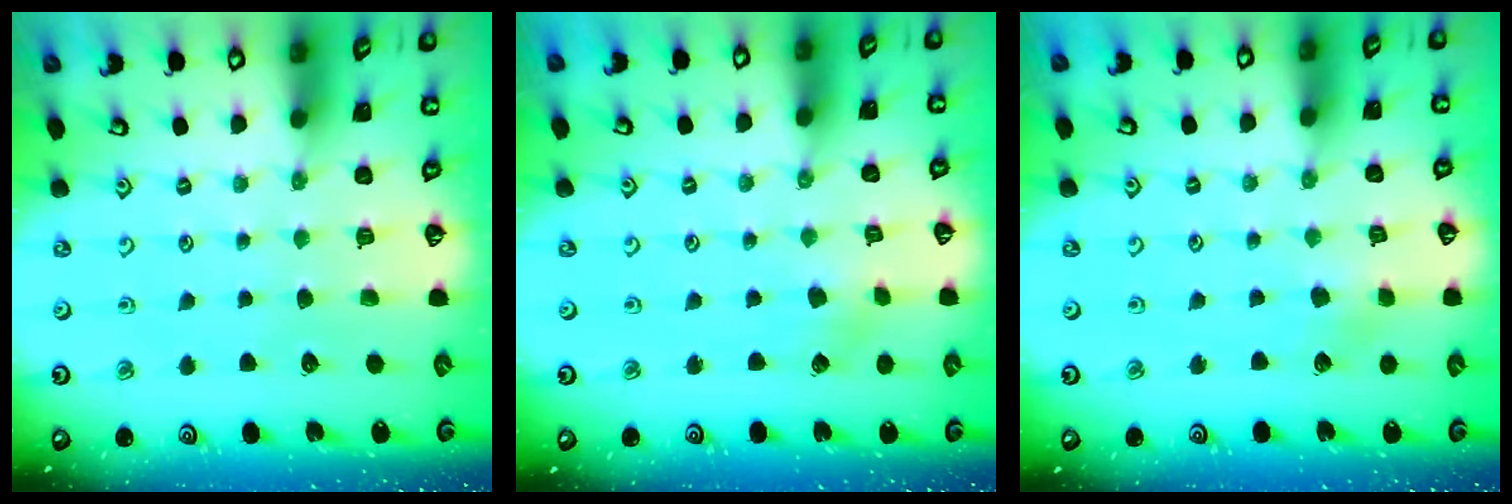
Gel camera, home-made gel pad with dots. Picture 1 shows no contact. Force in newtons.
{"total": 2.7, "press": 2.7, "slide": 0.3}
{"total": 3.3, "press": 3.3, "slide": 0.3}